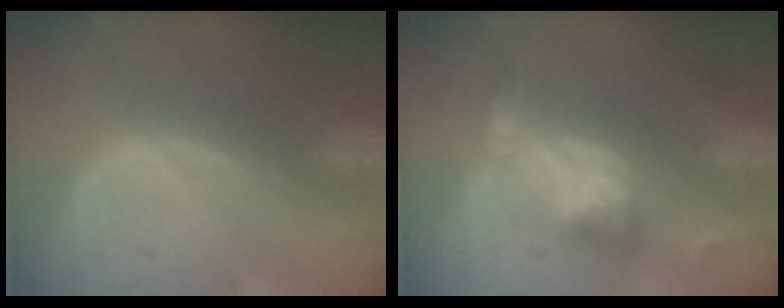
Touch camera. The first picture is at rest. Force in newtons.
{"total": 6.2, "press": 5.6, "slide": 2.7}